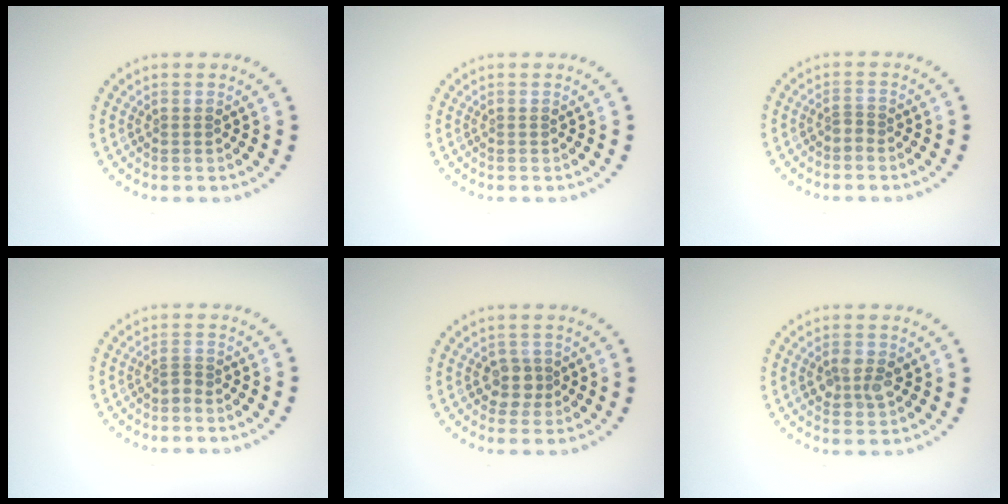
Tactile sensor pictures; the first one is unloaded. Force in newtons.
{"total": 0.0}
{"total": 0.7, "press": 0.4, "slide": 0.6}
{"total": 0.7, "press": 0.4, "slide": 0.6}
{"total": 2.0, "press": 1.7, "slide": 1.1}
{"total": 2.4, "press": 2.4, "slide": 0.1}